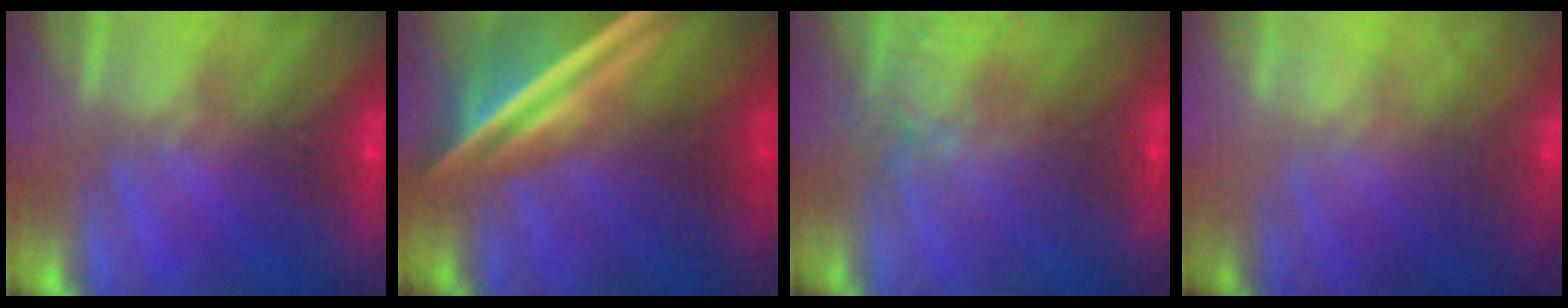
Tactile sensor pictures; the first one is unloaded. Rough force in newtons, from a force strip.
{"total": 7.7}
{"total": 7.4}
{"total": 7.3}